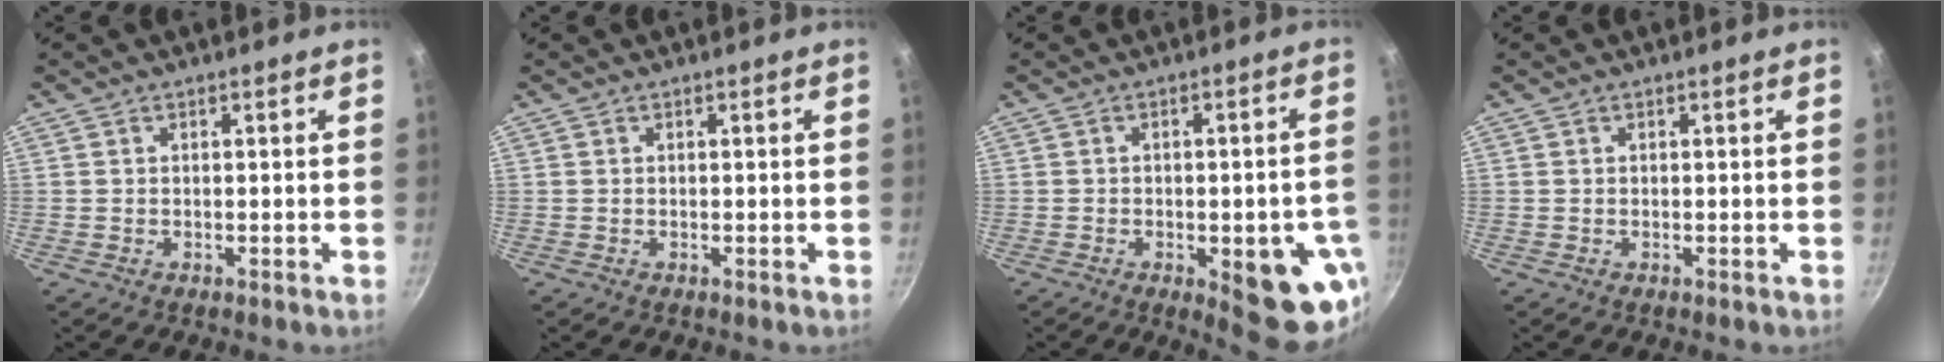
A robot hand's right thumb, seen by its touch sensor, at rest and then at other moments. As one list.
[{"total": 0.0}, {"total": 14.3, "force": [-4.6, 5.4, 12.4], "torque": [-0.108, 0.008, -0.054]}, {"total": 0.0}]